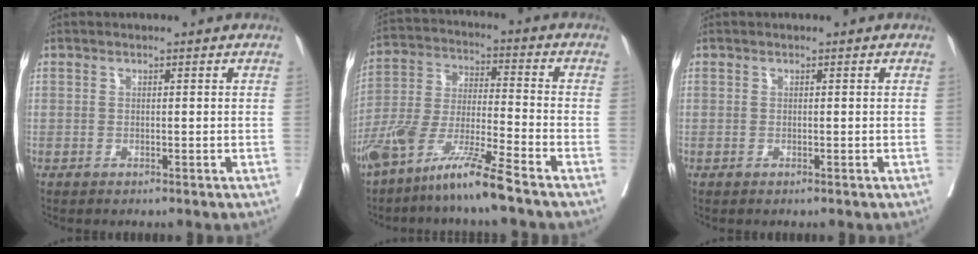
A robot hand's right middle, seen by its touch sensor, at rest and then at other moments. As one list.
[{"total": 11.7, "force": [-8.5, -0.3, 8.1], "torque": [-0.166, -0.024, -0.167]}, {"total": 0.0}]